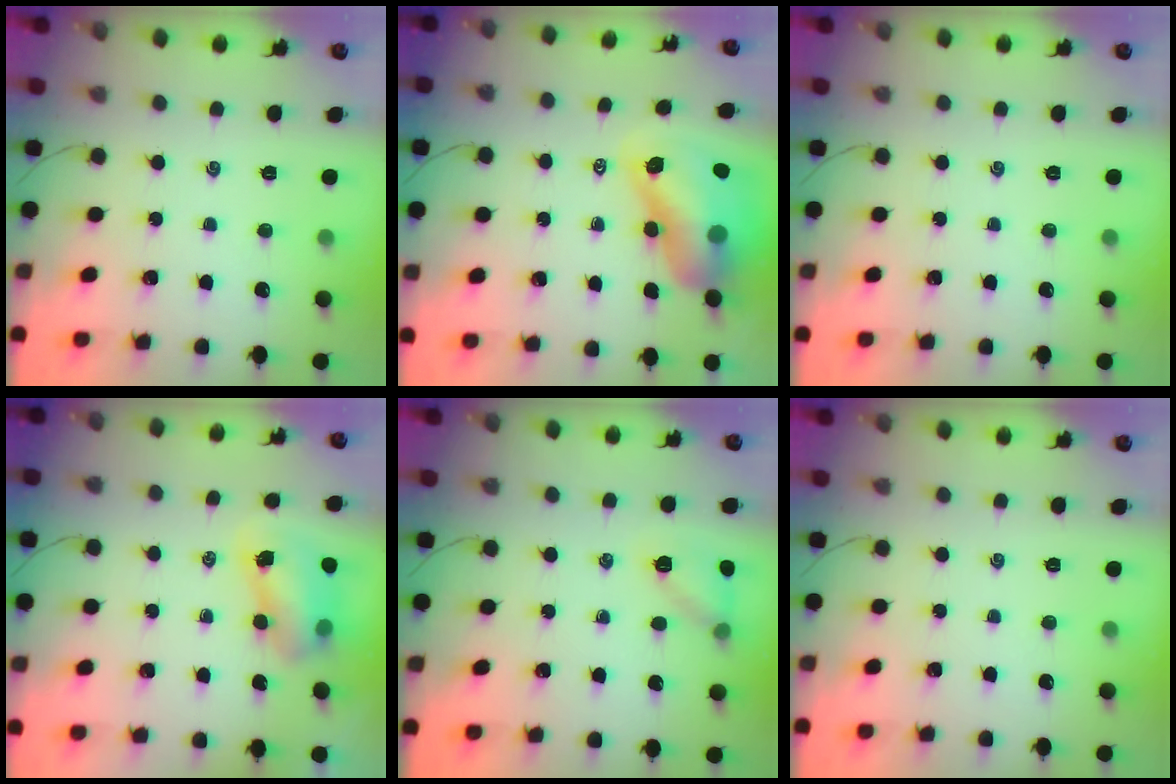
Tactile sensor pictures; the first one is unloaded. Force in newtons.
{"total": 13.4, "press": 12.8, "slide": 4.0}
{"total": 0.0}
{"total": 8.6, "press": 8.5, "slide": 1.7}
{"total": 9.9, "press": 9.7, "slide": 1.9}
{"total": 0.0}